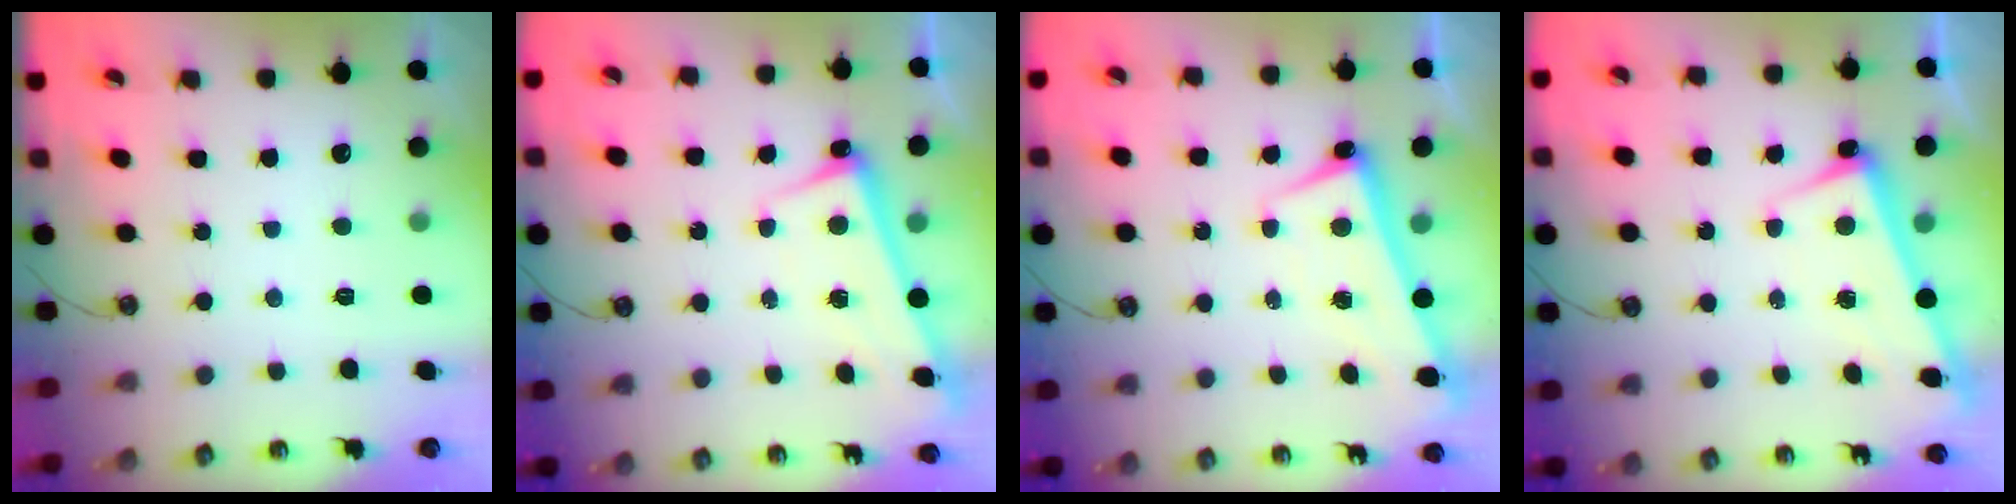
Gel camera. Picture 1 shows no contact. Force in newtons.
{"total": 2.5, "press": 2.4, "slide": 0.7}
{"total": 2.6, "press": 2.5, "slide": 0.6}
{"total": 2.6, "press": 2.5, "slide": 0.5}